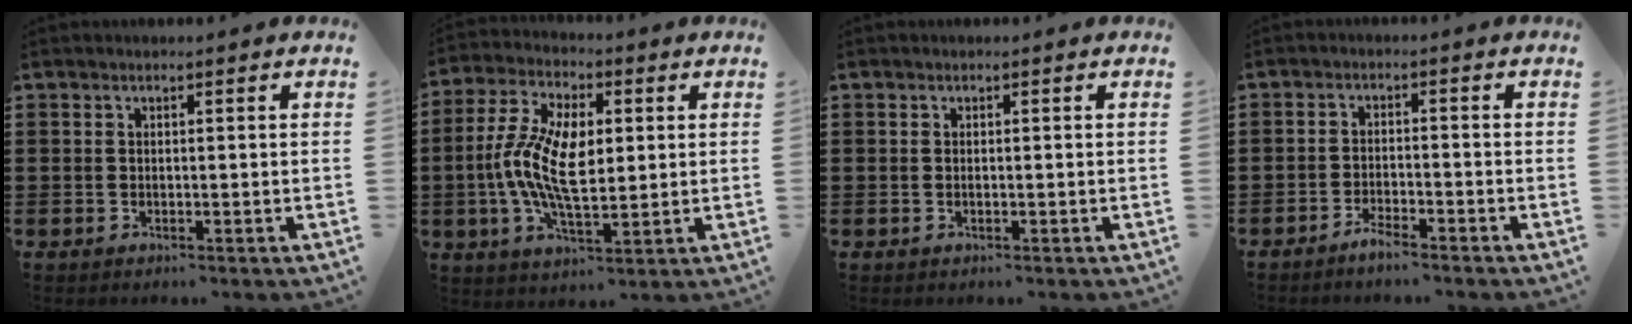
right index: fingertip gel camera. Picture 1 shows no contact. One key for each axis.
{"total": 11.4, "fx": -0.1, "fy": 5.3, "fz": 10.1, "tx": -0.222, "ty": 0.000, "tz": -0.006}
{"total": 0.0}
{"total": 2.3, "fx": -2.2, "fy": 0.1, "fz": 0.7, "tx": -0.015, "ty": 0.004, "tz": -0.041}